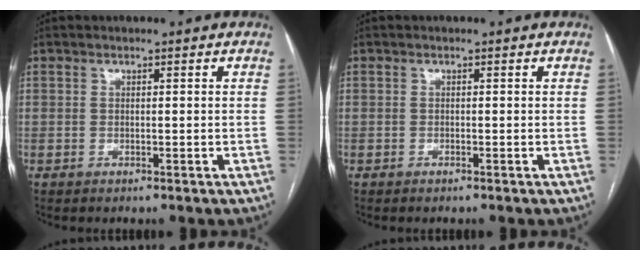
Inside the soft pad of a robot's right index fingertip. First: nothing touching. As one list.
[{"total": 0.0}]